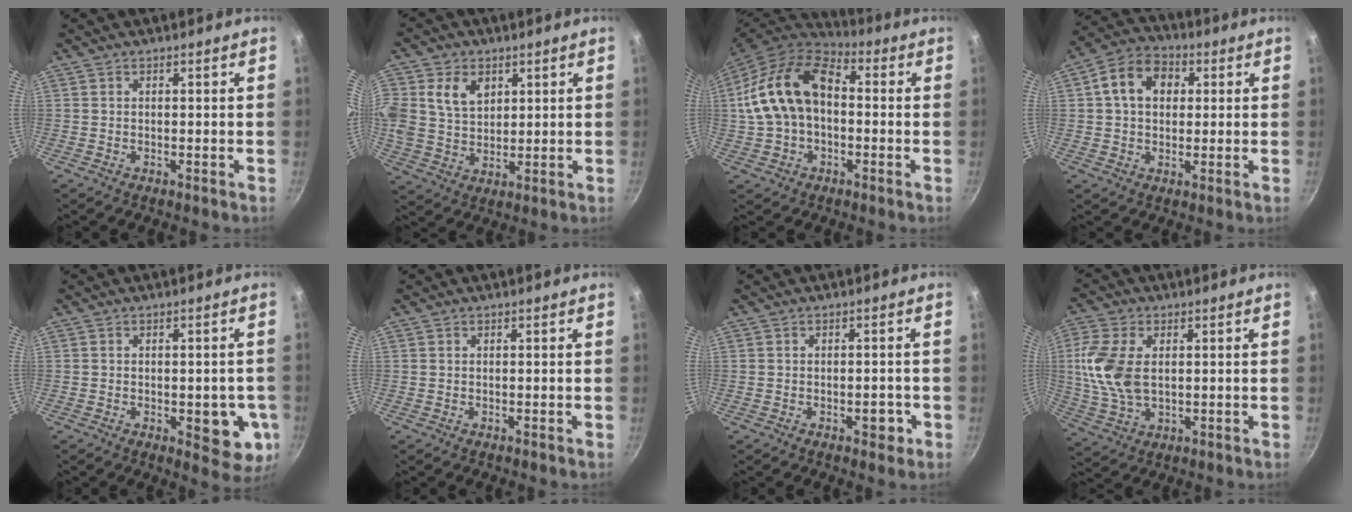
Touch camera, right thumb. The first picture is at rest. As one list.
[{"total": 11.6, "force": [3.8, 8.7, 6.7], "torque": [-0.129, 0.000, 0.072]}, {"total": 16.9, "force": [0.6, 11.3, 12.5], "torque": [-0.219, 0.041, 0.001]}, {"total": 10.3, "force": [2.3, 7.7, 6.4], "torque": [-0.085, 0.018, 0.021]}, {"total": 9.2, "force": [-2.0, 4.4, 7.8], "torque": [-0.060, -0.006, -0.022]}, {"total": 0.0}, {"total": 3.0, "force": [-1.2, 1.8, 2.2], "torque": [-0.008, 0.013, -0.014]}, {"total": 11.4, "force": [1.3, 6.9, 9.0], "torque": [-0.190, -0.004, 0.026]}]